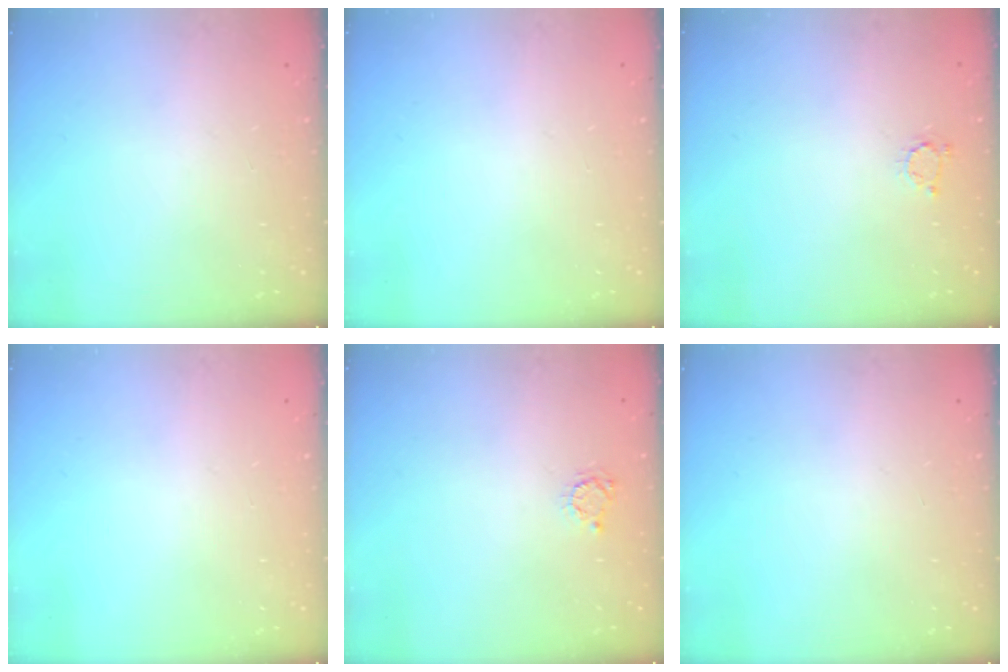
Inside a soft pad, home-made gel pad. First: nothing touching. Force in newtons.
{"total": 0.0}
{"total": 3.0, "press": 3.0, "slide": 0.2}
{"total": 0.0}
{"total": 3.8, "press": 3.8, "slide": 0.5}
{"total": 0.0}